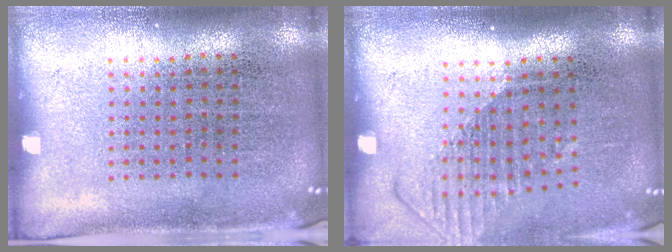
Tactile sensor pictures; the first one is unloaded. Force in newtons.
{"total": 1.6, "press": 1.1, "slide": 1.1}